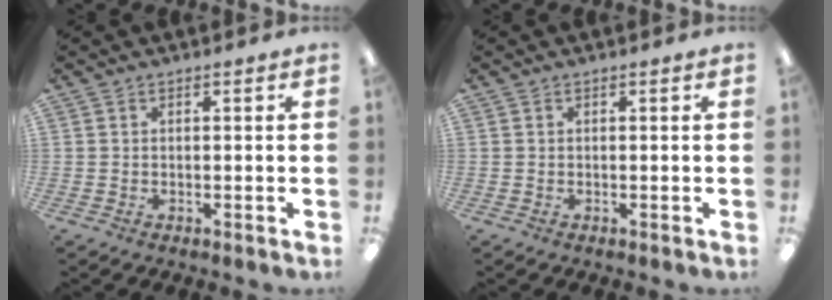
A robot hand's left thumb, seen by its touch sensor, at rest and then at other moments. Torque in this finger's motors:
{"motor_torque": [-0.01, 0.01, -0.29, 0.09, -0.01]}